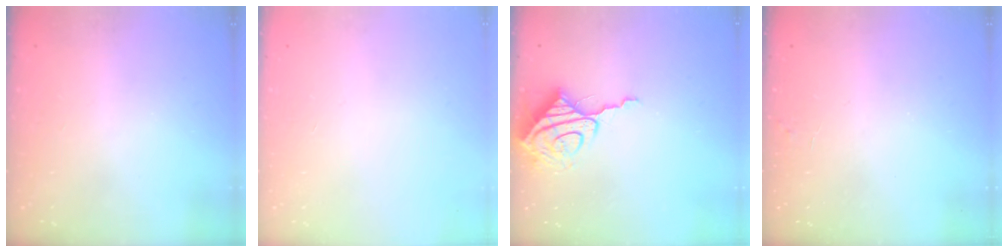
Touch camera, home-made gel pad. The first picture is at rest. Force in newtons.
{"total": 0.0}
{"total": 11.0, "press": 11.0, "slide": 1.2}
{"total": 1.7, "press": 1.7, "slide": 0.1}